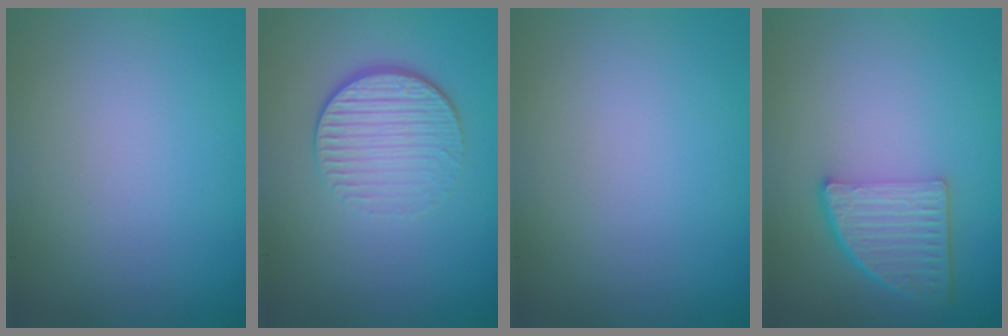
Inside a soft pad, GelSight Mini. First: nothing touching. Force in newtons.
{"total": 4.3, "press": 2.9, "slide": 3.2}
{"total": 0.0}
{"total": 4.5, "press": 3.3, "slide": 3.1}